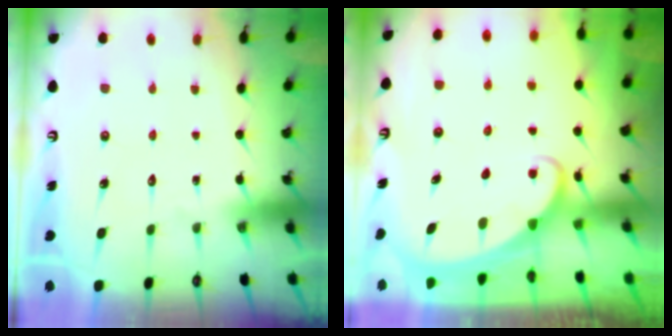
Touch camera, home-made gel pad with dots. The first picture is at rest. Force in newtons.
{"total": 1.9, "press": 1.9, "slide": 0.3}